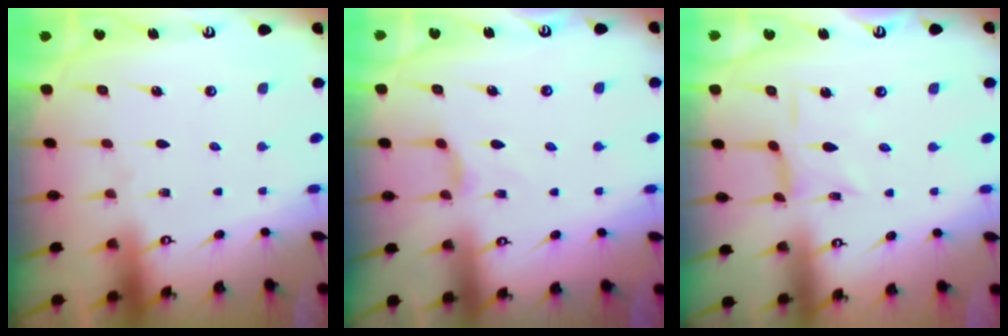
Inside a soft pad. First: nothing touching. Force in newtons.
{"total": 3.0, "press": 2.9, "slide": 0.5}
{"total": 2.3, "press": 2.3, "slide": 0.2}